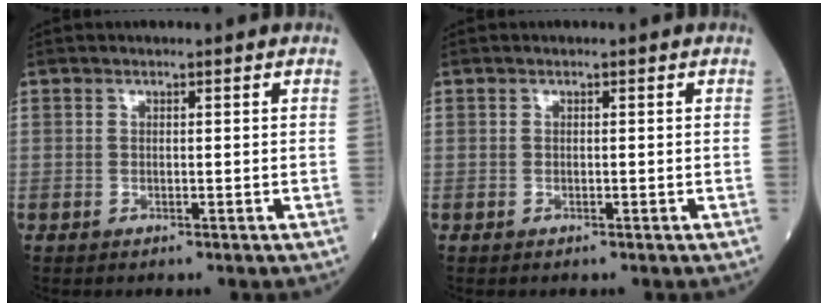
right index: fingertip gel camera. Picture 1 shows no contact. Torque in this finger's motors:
{"motor_torque": [0.00, 0.00, 0.00, -0.01]}